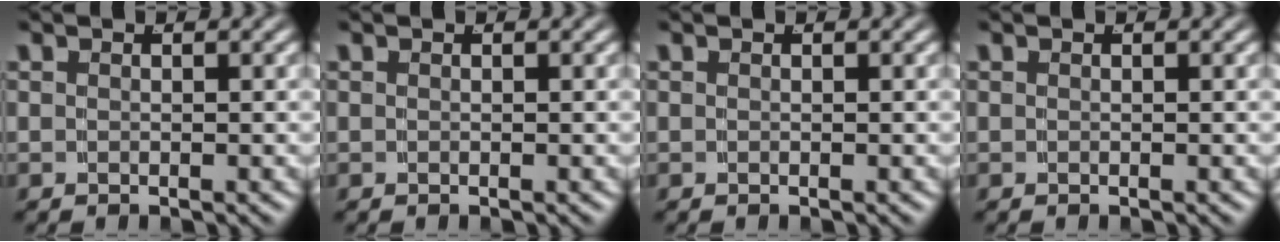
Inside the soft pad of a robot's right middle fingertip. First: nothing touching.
{"total": 0.0}
{"total": 0.0}
{"total": 0.0}